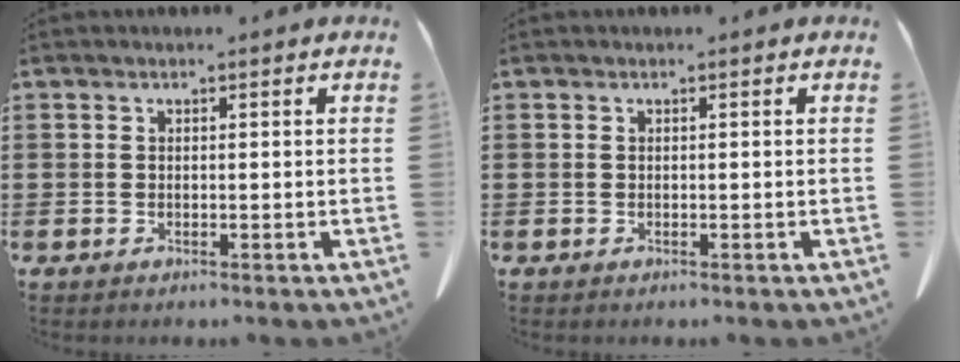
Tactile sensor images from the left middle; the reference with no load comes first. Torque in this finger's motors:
{"motor_torque": [-0.05, 0.15, -0.05, -0.01]}